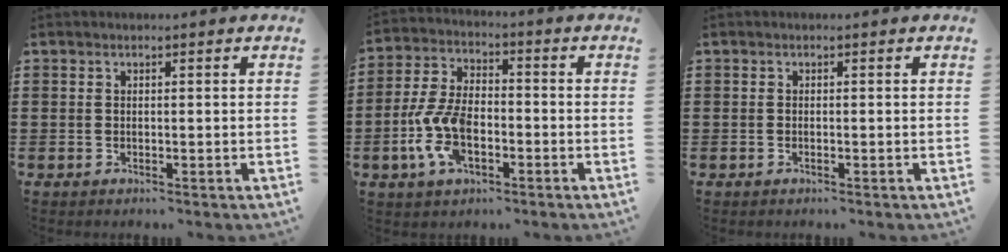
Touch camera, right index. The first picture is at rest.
{"total": 9.2, "force": [-2.8, 5.0, 7.1], "torque": [-0.177, -0.004, -0.059]}
{"total": 0.0}